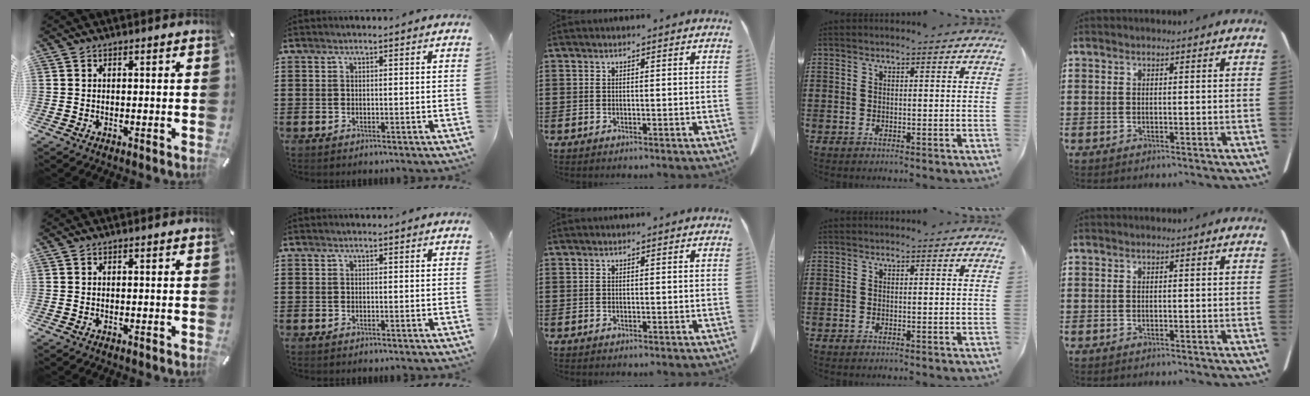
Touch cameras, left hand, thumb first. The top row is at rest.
{}